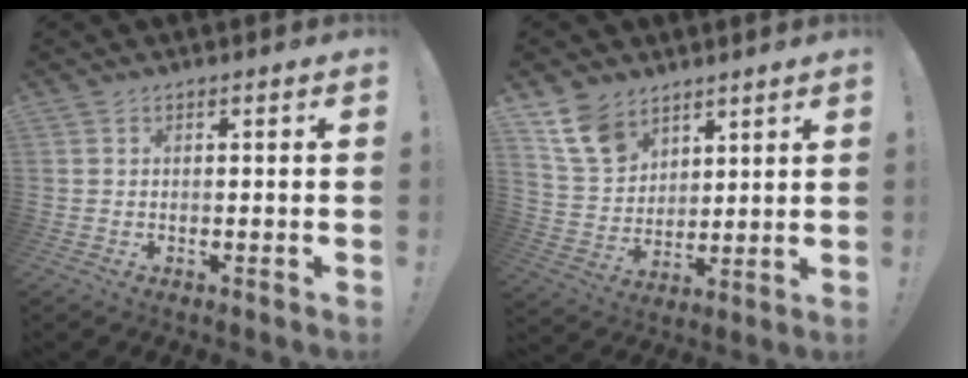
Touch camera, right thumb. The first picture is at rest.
{"total": 12.4, "force": [8.1, 8.1, 4.9], "torque": [-0.102, -0.037, 0.164]}